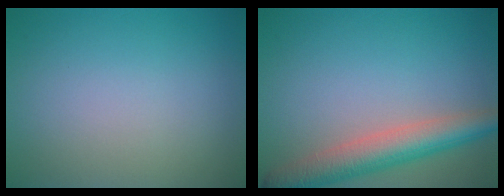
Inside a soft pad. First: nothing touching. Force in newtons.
{"total": 5.5, "press": 5.5, "slide": 0.4}